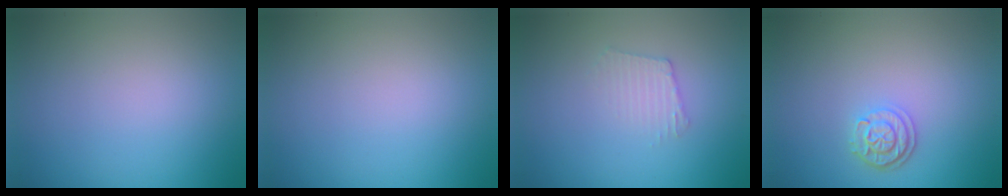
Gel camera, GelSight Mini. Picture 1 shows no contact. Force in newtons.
{"total": 0.0}
{"total": 1.7, "press": 1.7, "slide": 0.2}
{"total": 2.4, "press": 2.1, "slide": 1.3}